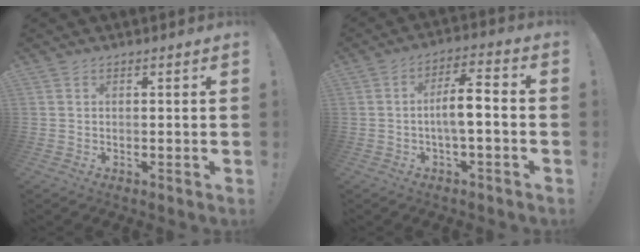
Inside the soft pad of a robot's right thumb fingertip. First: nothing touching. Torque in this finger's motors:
{"motor_torque": [0.13, 0.18, 0.72, -0.25, 0.10]}